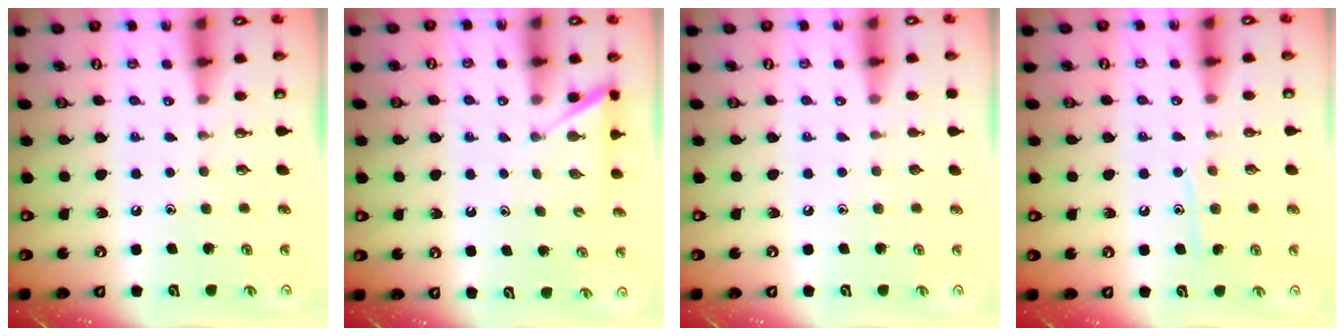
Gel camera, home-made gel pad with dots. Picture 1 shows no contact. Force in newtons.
{"total": 3.0, "press": 3.0, "slide": 0.2}
{"total": 0.0}
{"total": 6.9, "press": 6.9, "slide": 0.2}